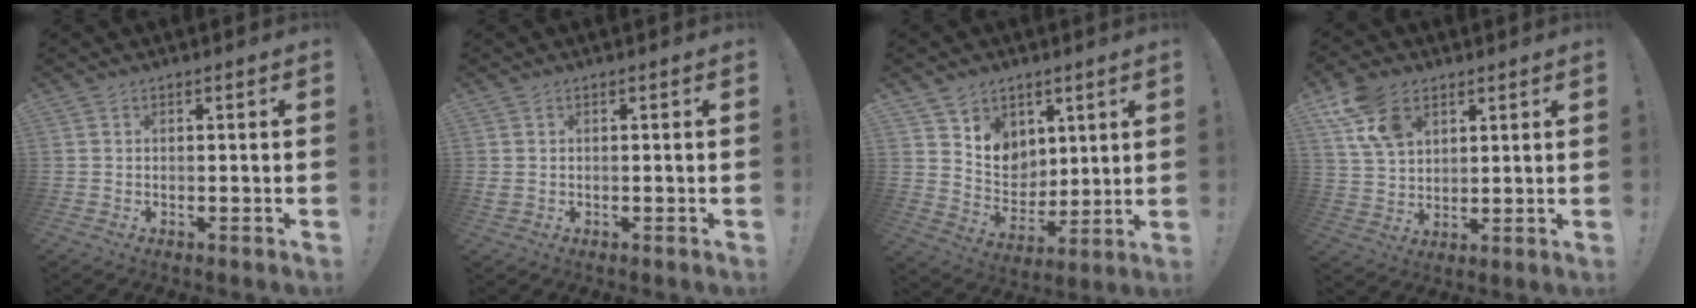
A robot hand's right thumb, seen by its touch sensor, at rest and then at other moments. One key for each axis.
{"total": 1.2, "fx": 0.3, "fy": 0.9, "fz": 0.7, "tx": -0.014, "ty": 0.003, "tz": 0.006}
{"total": 9.0, "fx": 5.8, "fy": 6.8, "fz": 0.9, "tx": -0.026, "ty": -0.061, "tz": 0.120}
{"total": 12.0, "fx": 6.5, "fy": 7.8, "fz": 6.5, "tx": -0.119, "ty": -0.020, "tz": 0.127}